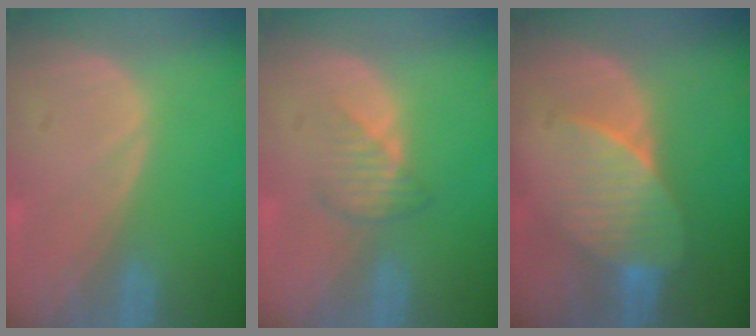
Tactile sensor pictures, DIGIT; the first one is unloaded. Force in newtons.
{"total": 2.7, "press": 2.6, "slide": 0.5}
{"total": 7.2, "press": 6.6, "slide": 2.8}